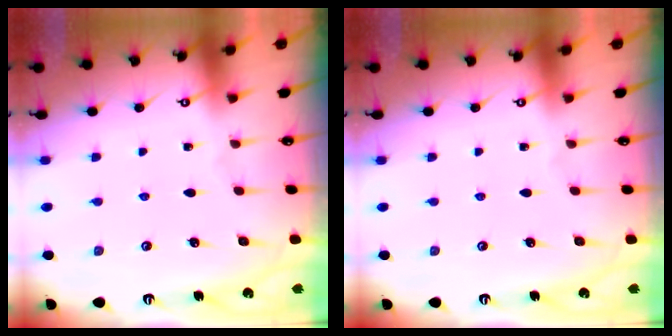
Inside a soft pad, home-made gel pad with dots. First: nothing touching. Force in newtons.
{"total": 0.0}